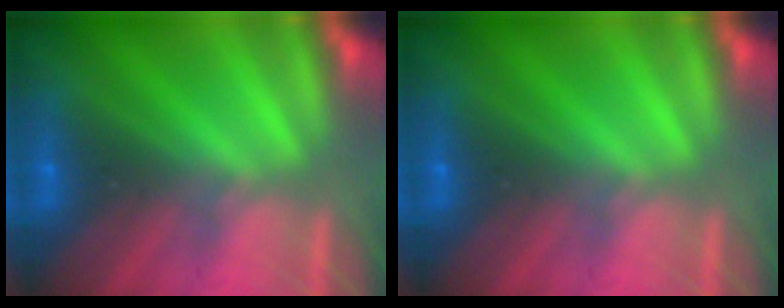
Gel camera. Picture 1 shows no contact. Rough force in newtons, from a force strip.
{"total": 0.0}